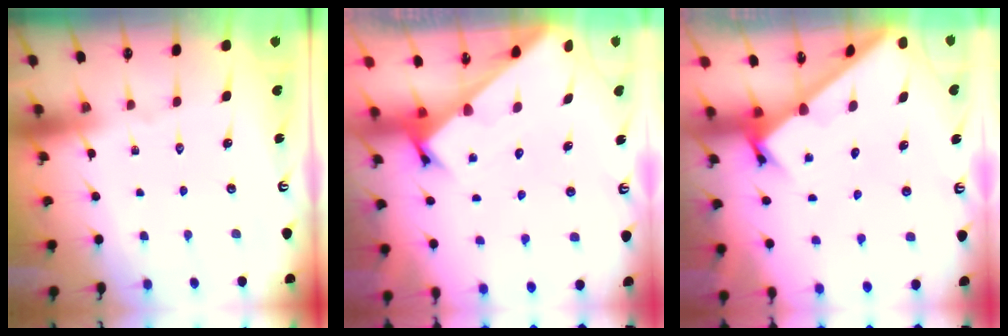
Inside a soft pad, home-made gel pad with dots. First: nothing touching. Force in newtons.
{"total": 2.4, "press": 2.4, "slide": 0.2}
{"total": 2.1, "press": 2.1, "slide": 0.2}